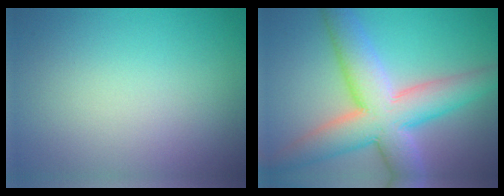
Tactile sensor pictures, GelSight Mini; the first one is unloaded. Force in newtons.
{"total": 9.6, "press": 9.6, "slide": 0.4}